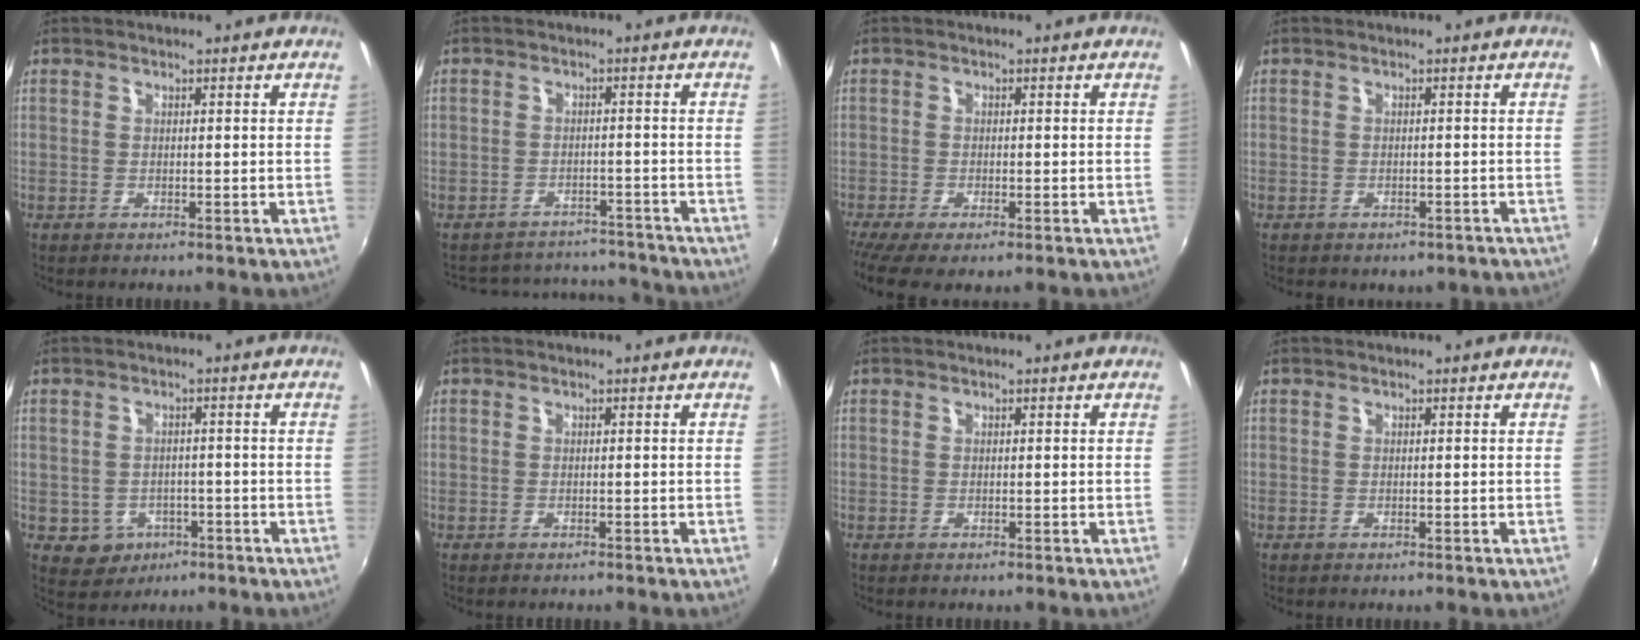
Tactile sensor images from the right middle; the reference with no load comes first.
{"total": 11.6, "force": [-10.0, 5.4, 2.0], "torque": [-0.054, 0.043, -0.124]}
{"total": 4.5, "force": [-3.0, 1.0, 3.2], "torque": [-0.072, -0.024, -0.049]}
{"total": 3.6, "force": [-2.7, 2.0, 1.3], "torque": [-0.026, -0.010, -0.027]}
{"total": 5.6, "force": [-2.2, 4.9, 1.4], "torque": [-0.042, 0.002, -0.020]}
{"total": 0.5, "force": [-0.4, 0.3, 0.0], "torque": [-0.001, -0.003, -0.008]}
{"total": 0.0}
{"total": 0.0}